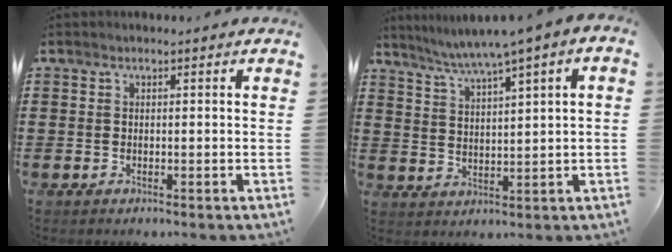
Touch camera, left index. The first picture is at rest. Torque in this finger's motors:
{"motor_torque": [1.93, -0.21, 0.82, 0.21]}